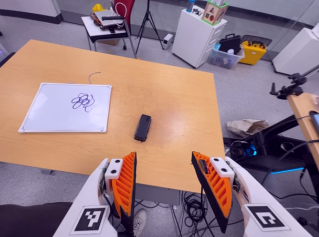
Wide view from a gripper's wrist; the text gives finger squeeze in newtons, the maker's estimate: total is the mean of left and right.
{"total": 0.0}